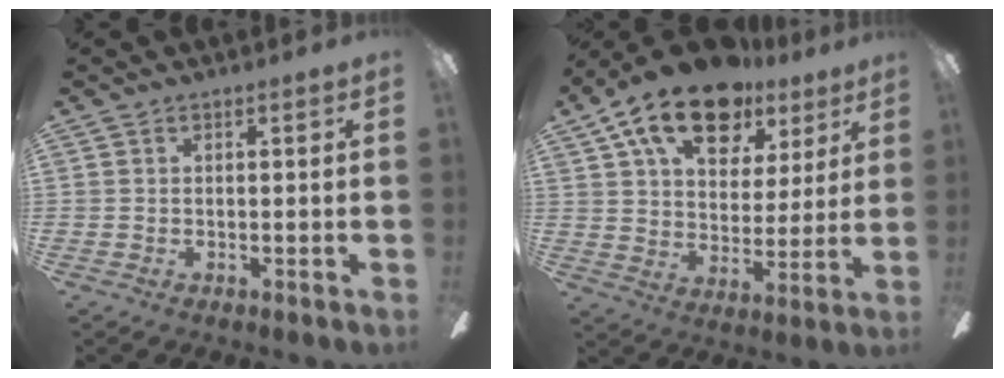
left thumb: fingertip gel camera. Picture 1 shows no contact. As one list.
[{"total": 18.1, "force": [11.7, 9.9, 9.7], "torque": [-0.161, -0.056, 0.207]}]